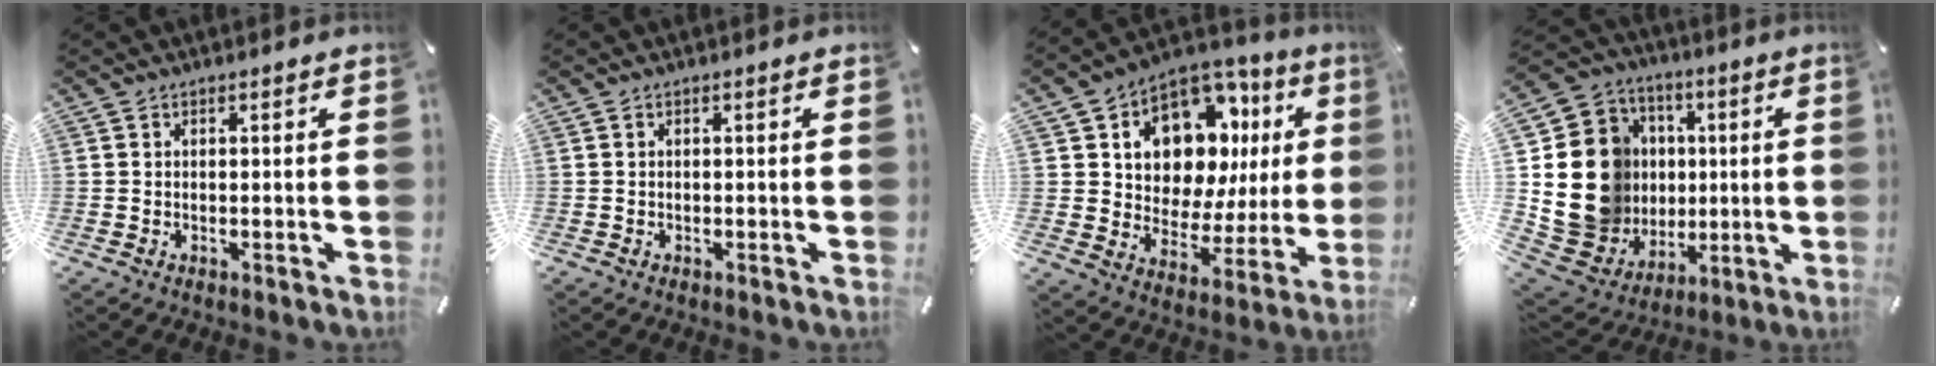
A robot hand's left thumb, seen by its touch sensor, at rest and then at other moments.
{"total": 0.0}
{"total": 13.8, "force": [7.3, 9.2, 7.2], "torque": [-0.118, -0.067, 0.132]}
{"total": 20.8, "force": [1.2, 18.3, 9.7], "torque": [-0.211, -0.015, 0.052]}